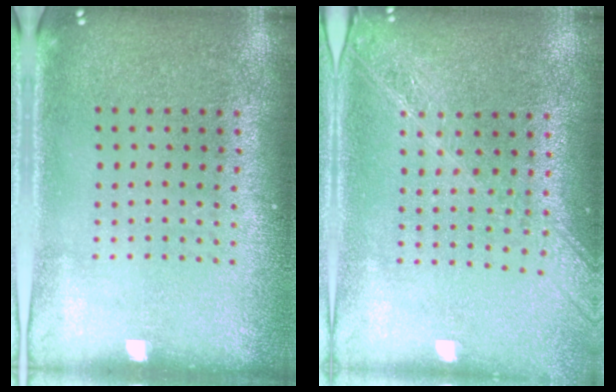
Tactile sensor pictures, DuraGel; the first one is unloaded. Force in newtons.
{"total": 2.1, "press": 1.8, "slide": 1.0}